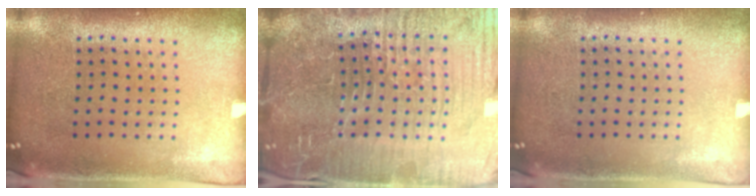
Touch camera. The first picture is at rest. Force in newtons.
{"total": 7.5, "press": 6.7, "slide": 3.4}
{"total": 0.0}